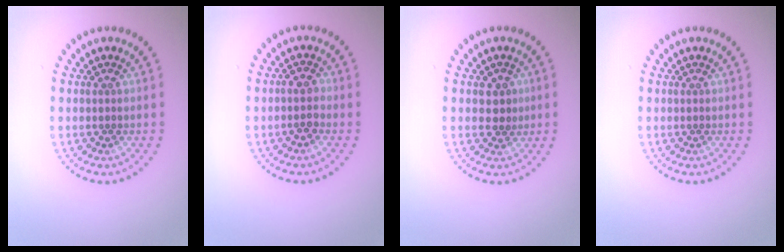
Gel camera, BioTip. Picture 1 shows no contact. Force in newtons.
{"total": 1.8, "press": 1.7, "slide": 0.6}
{"total": 1.8, "press": 1.7, "slide": 0.7}
{"total": 0.0}